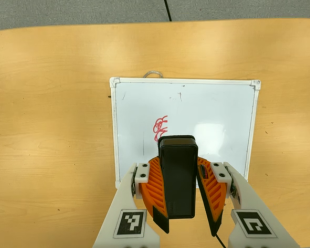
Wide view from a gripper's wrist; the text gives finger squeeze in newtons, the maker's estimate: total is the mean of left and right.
{"total": 11.8, "left": 10.5, "right": 13.1}